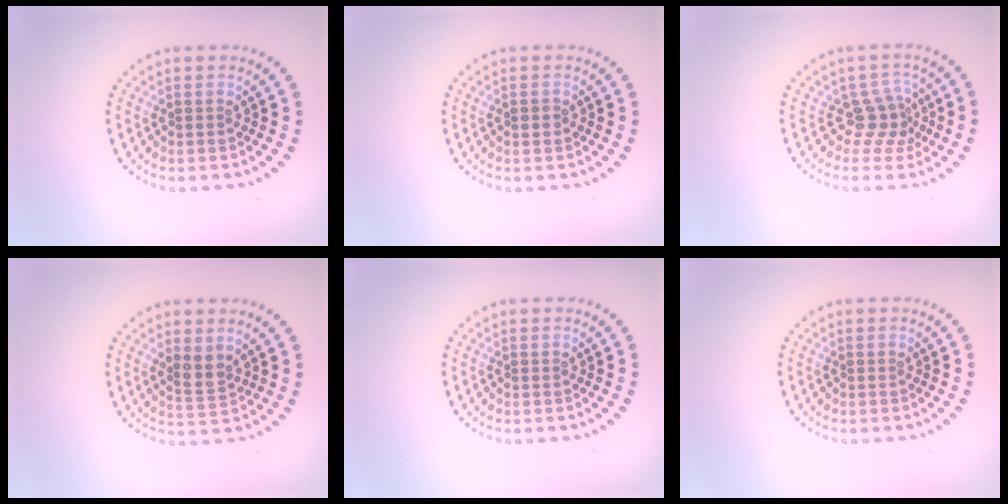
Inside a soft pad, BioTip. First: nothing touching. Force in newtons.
{"total": 0.9, "press": 0.9, "slide": 0.2}
{"total": 2.6, "press": 1.9, "slide": 1.8}
{"total": 2.0, "press": 1.8, "slide": 0.9}
{"total": 0.0}
{"total": 0.0}